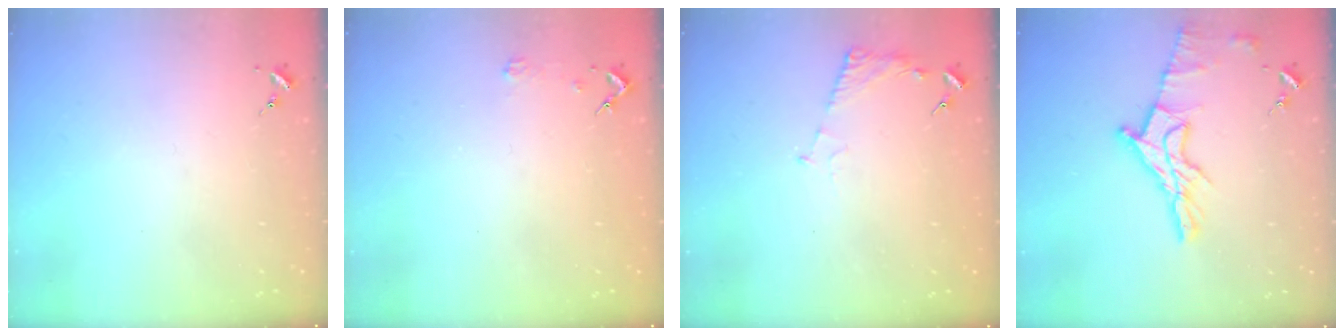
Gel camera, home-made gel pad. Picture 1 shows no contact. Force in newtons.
{"total": 2.3, "press": 2.3, "slide": 0.2}
{"total": 5.1, "press": 5.1, "slide": 0.7}
{"total": 12.6, "press": 12.6, "slide": 1.2}